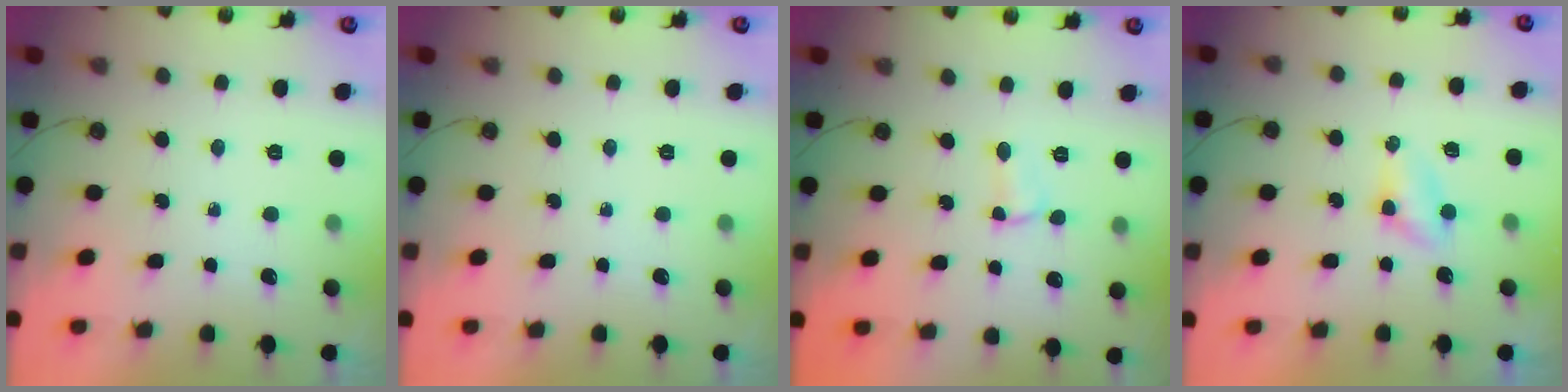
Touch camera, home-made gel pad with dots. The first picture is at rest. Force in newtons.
{"total": 0.0}
{"total": 2.5, "press": 2.4, "slide": 0.4}
{"total": 2.9, "press": 2.9, "slide": 0.3}